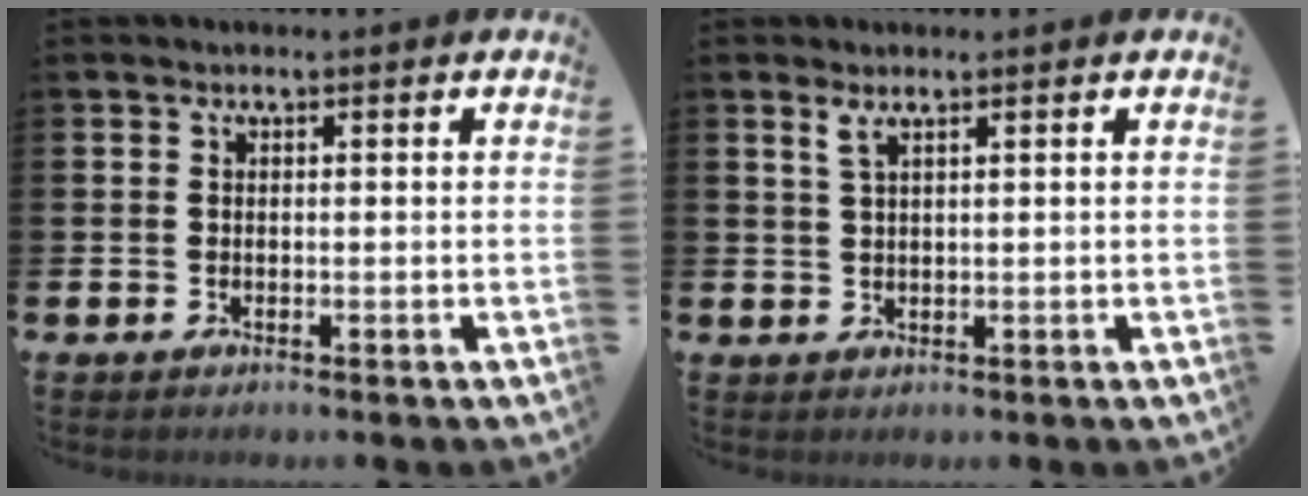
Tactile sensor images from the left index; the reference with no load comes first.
{"total": 1.6, "force": [1.2, 0.3, 1.0], "torque": [-0.020, 0.001, 0.020]}